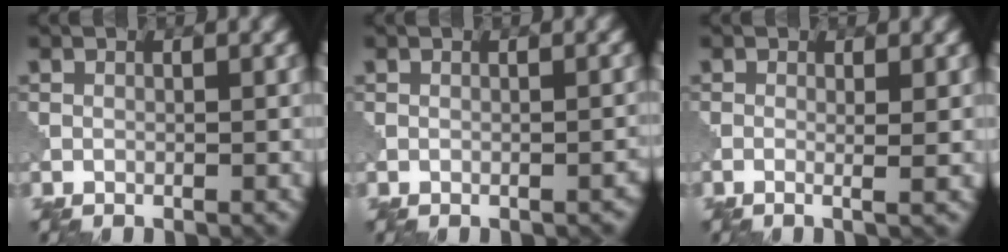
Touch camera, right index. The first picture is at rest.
{"total": 0.8, "force": [-0.6, 0.3, 0.5], "torque": [-0.004, 0.000, -0.010]}
{"total": 2.0, "force": [0.0, 0.7, 1.9], "torque": [-0.024, 0.000, -0.009]}